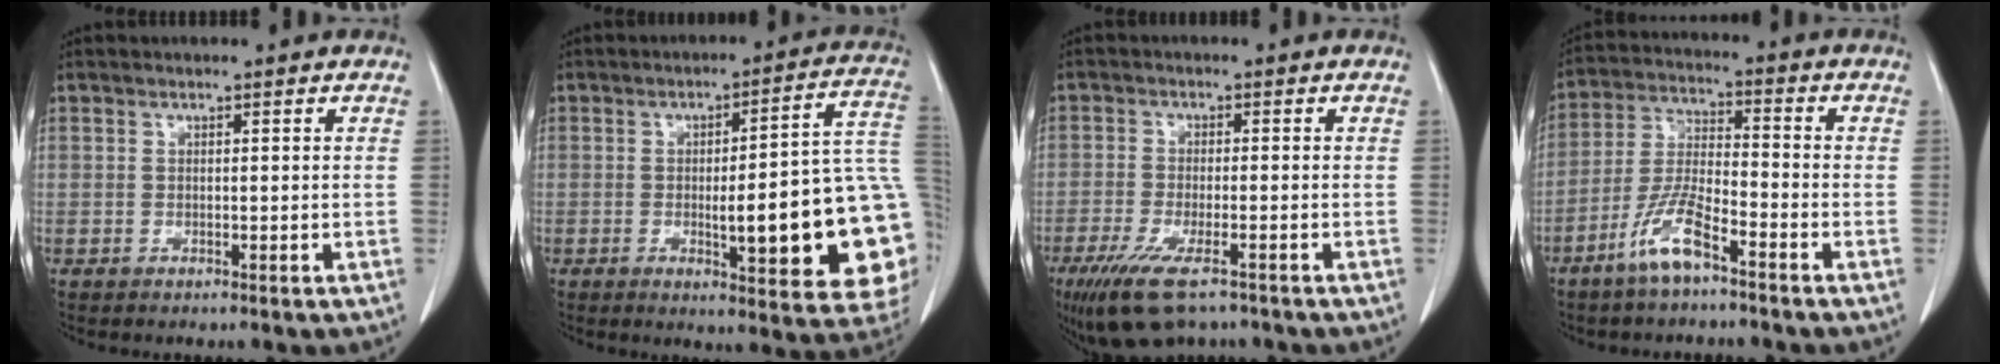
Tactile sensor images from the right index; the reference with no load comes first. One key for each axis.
{"total": 20.8, "fx": -3.3, "fy": 3.0, "fz": 20.3, "tx": -0.170, "ty": 0.017, "tz": -0.031}
{"total": 10.0, "fx": -6.8, "fy": 2.6, "fz": 6.9, "tx": -0.124, "ty": -0.024, "tz": -0.110}
{"total": 8.3, "fx": -5.4, "fy": 1.4, "fz": 6.3, "tx": -0.136, "ty": -0.008, "tz": -0.110}